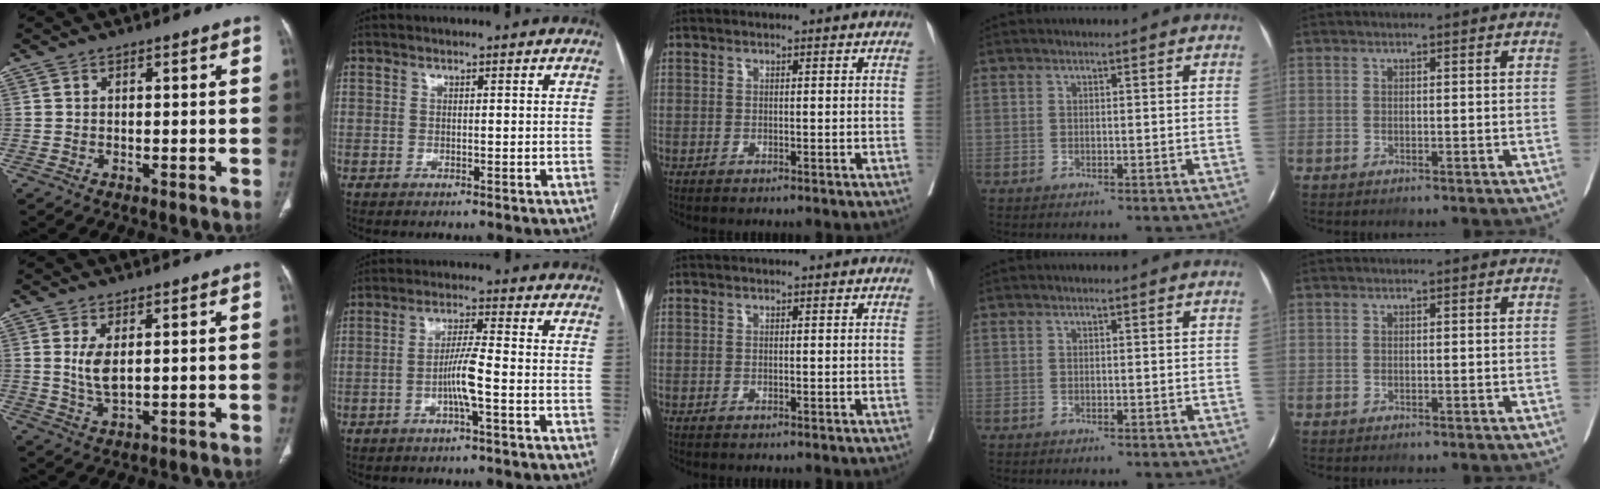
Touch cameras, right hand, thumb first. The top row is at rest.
{"thumb": {"total": 4.7, "force": [1.0, 2.0, 4.1], "torque": [-0.086, -0.013, 0.028]}, "index": {"total": 5.2, "force": [-1.7, -0.2, 4.9], "torque": [-0.102, 0.005, -0.033]}}